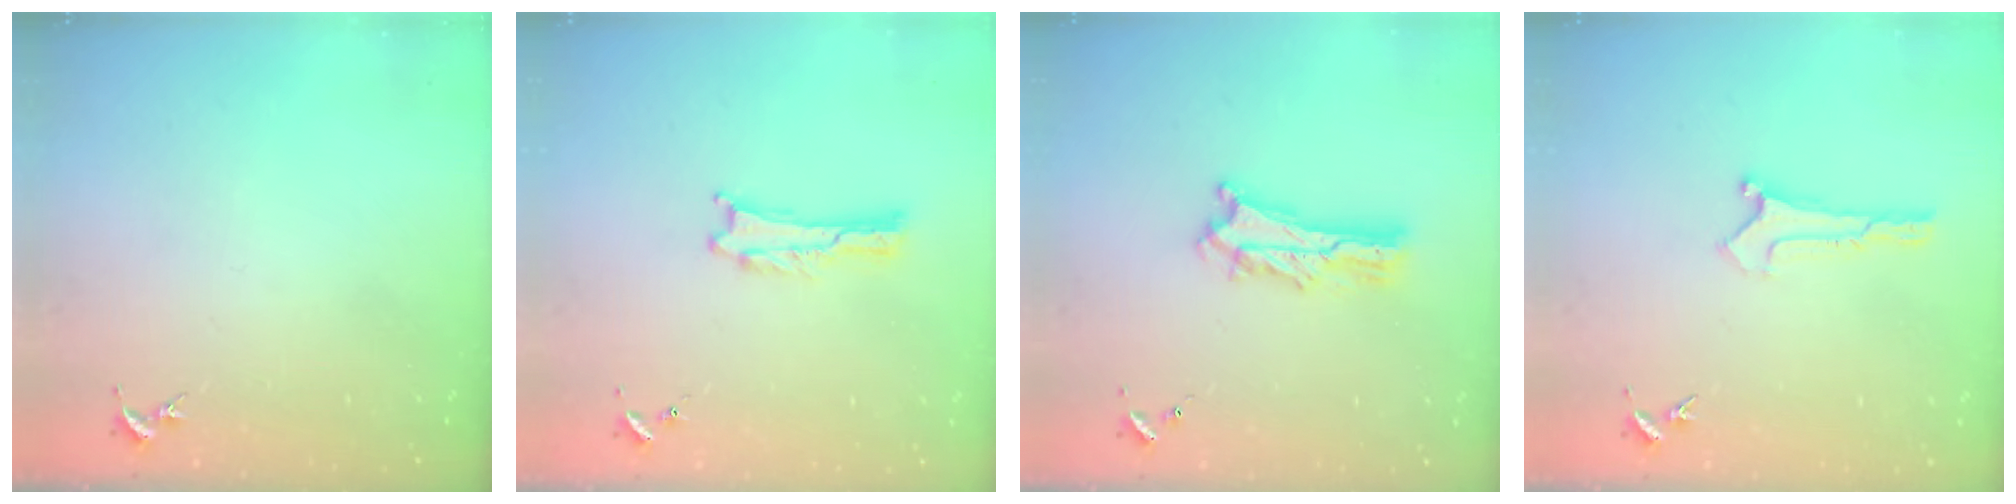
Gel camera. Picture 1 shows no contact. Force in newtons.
{"total": 0.0}
{"total": 4.3, "press": 4.3, "slide": 0.4}
{"total": 0.0}